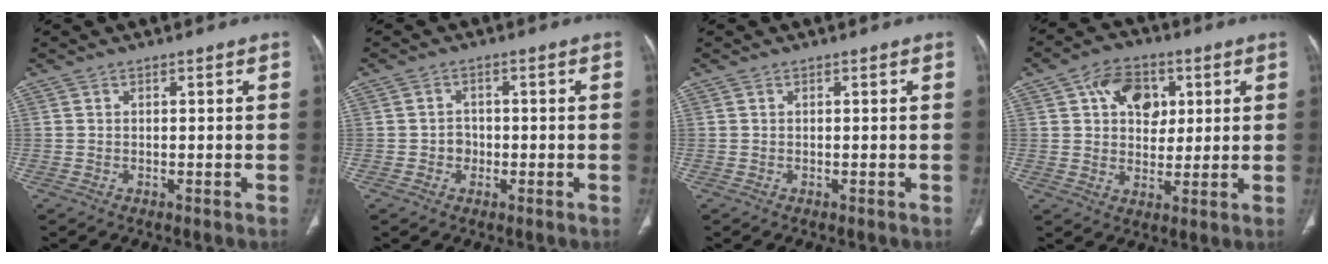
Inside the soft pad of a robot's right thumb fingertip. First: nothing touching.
{"total": 2.4, "force": [-0.6, 2.1, 0.8], "torque": [0.001, 0.008, -0.013]}
{"total": 0.0}
{"total": 10.0, "force": [3.4, 7.2, 6.1], "torque": [-0.054, -0.006, 0.051]}